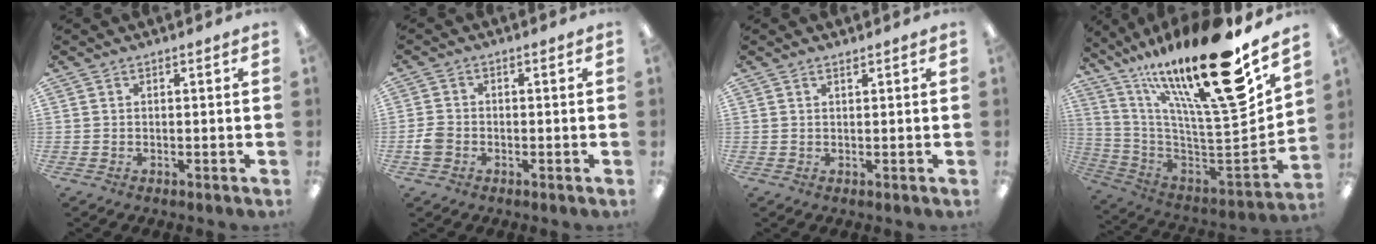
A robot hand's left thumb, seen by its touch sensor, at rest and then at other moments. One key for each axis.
{"total": 3.3, "fx": -1.3, "fy": 2.5, "fz": 1.7, "tx": -0.035, "ty": 0.007, "tz": -0.026}
{"total": 0.7, "fx": 0.6, "fy": 0.1, "fz": 0.3, "tx": -0.008, "ty": 0.000, "tz": 0.012}
{"total": 27.4, "fx": 17.2, "fy": 5.6, "fz": 20.5, "tx": -0.318, "ty": -0.135, "tz": 0.276}